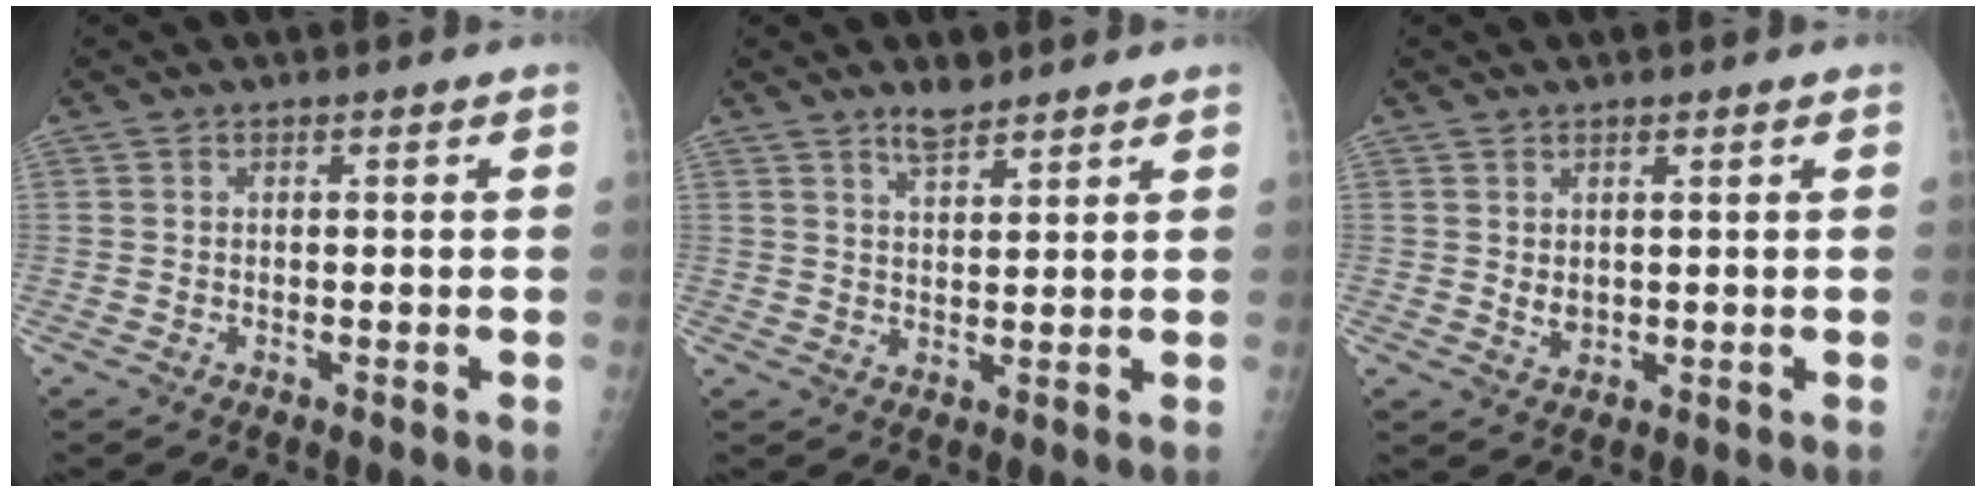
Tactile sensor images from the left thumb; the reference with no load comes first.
{"total": 3.9, "force": [3.3, 1.3, 1.7], "torque": [-0.021, -0.025, 0.058]}
{"total": 2.5, "force": [1.1, 1.6, 1.6], "torque": [-0.020, -0.011, 0.025]}